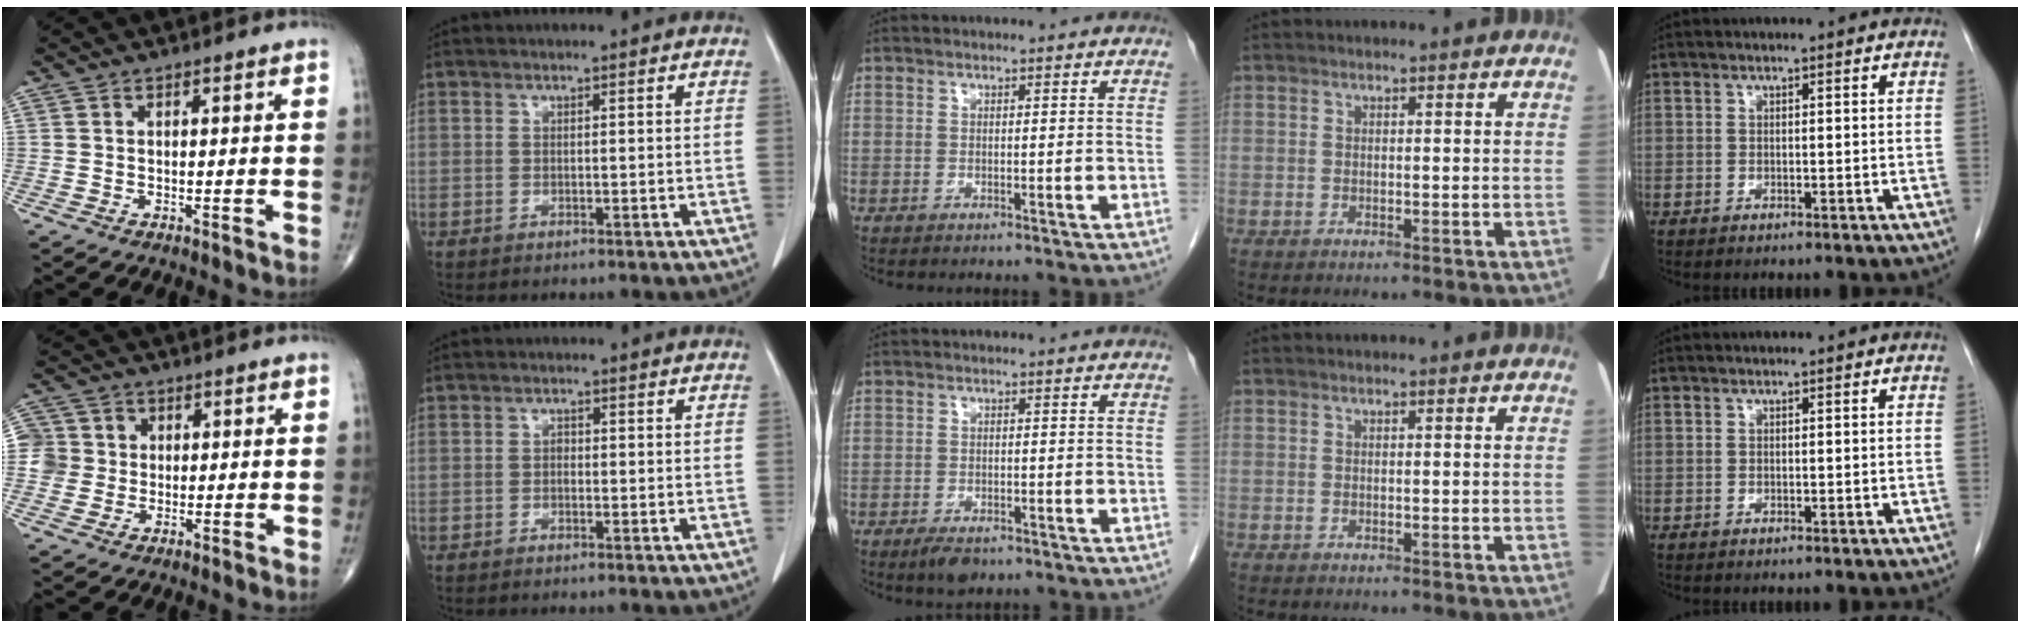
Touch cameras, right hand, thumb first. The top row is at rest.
{"thumb": {"total": 5.7, "force": [0.4, 5.7, 0.6], "torque": [0.018, 0.010, 0.000]}, "index": {"total": 0.7, "force": [-0.1, 0.5, 0.5], "torque": [-0.004, 0.005, -0.002]}, "middle": {"total": 3.0, "force": [-2.1, 1.3, 1.8], "torque": [-0.035, -0.004, -0.029]}}